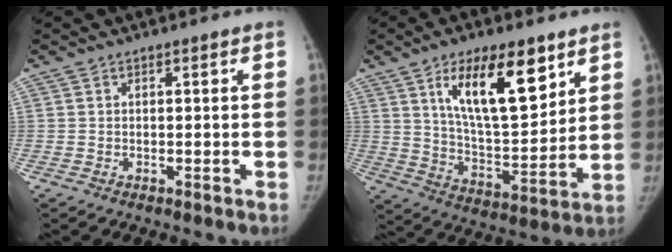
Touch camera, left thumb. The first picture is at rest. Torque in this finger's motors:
{"motor_torque": [1.56, 1.77, 1.58, -1.19, 0.19]}